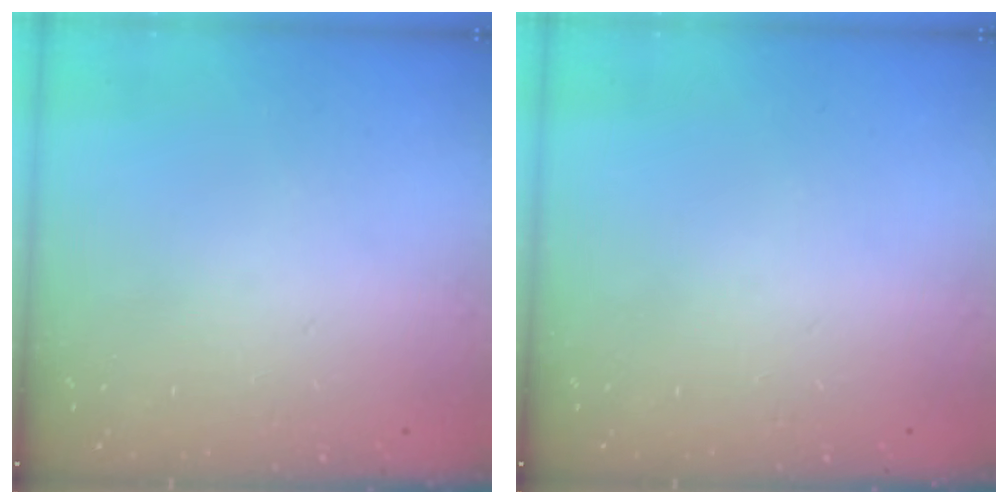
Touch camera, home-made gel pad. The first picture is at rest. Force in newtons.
{"total": 0.0}